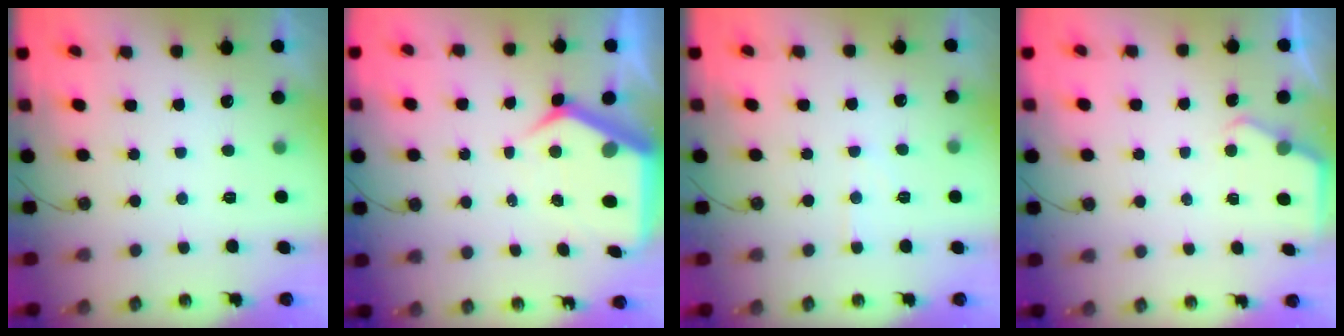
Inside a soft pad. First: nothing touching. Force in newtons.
{"total": 9.4, "press": 9.3, "slide": 1.3}
{"total": 4.7, "press": 4.6, "slide": 0.6}
{"total": 2.9, "press": 2.8, "slide": 0.4}